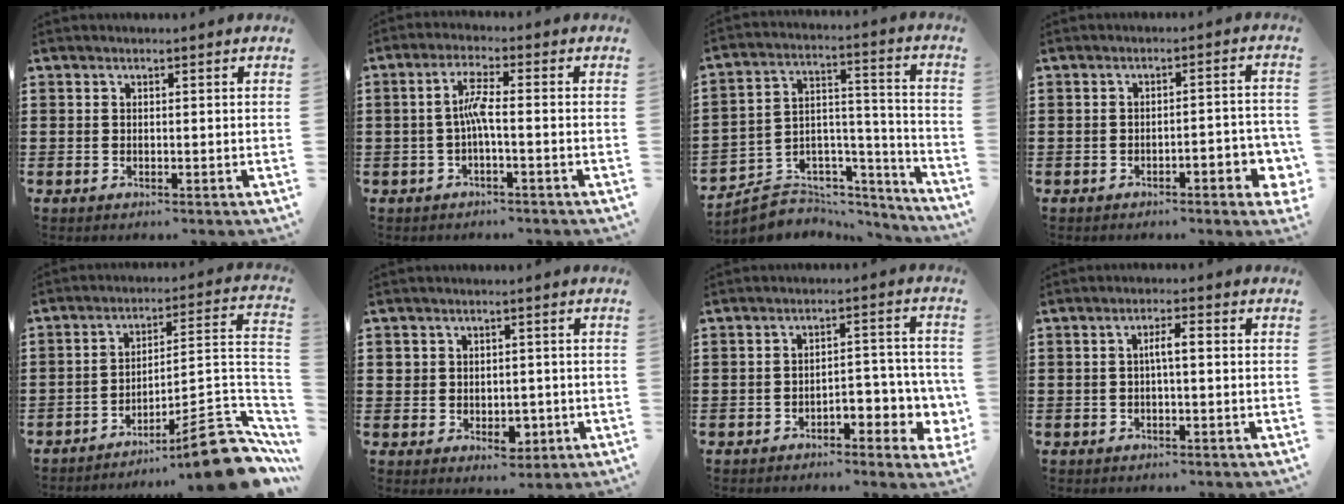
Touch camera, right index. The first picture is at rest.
{"total": 4.1, "force": [-0.8, 0.4, 4.0], "torque": [-0.082, -0.001, -0.021]}
{"total": 4.7, "force": [-3.7, 2.9, 0.2], "torque": [-0.015, -0.001, -0.072]}
{"total": 3.8, "force": [-2.3, 0.7, 3.0], "torque": [-0.049, 0.001, -0.040]}
{"total": 11.9, "force": [-8.5, 1.5, 8.2], "torque": [-0.107, 0.021, -0.152]}
{"total": 3.2, "force": [0.3, 3.0, 1.2], "torque": [-0.026, 0.006, 0.002]}
{"total": 4.5, "force": [-2.3, 2.2, 3.2], "torque": [-0.046, 0.006, -0.047]}
{"total": 2.7, "force": [-0.2, 0.5, 2.6], "torque": [-0.050, 0.004, -0.006]}